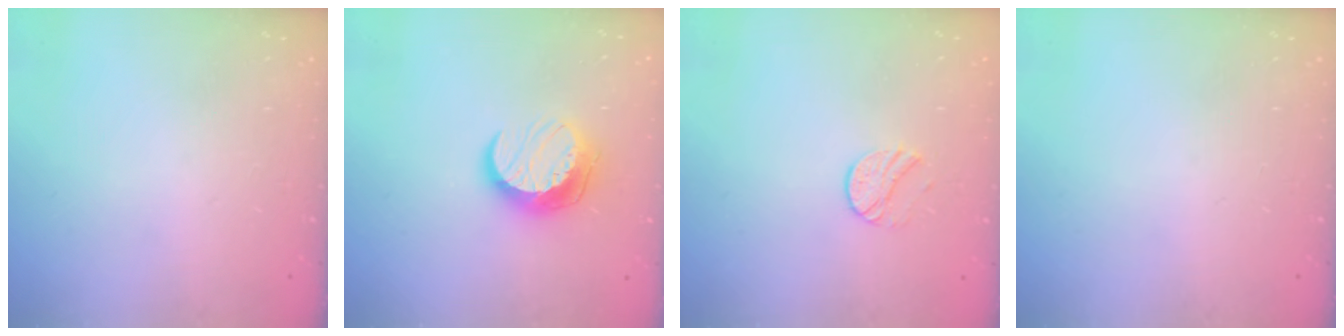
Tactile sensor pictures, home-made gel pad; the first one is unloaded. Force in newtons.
{"total": 11.5, "press": 11.5, "slide": 0.6}
{"total": 8.1, "press": 8.1, "slide": 0.6}
{"total": 0.0}